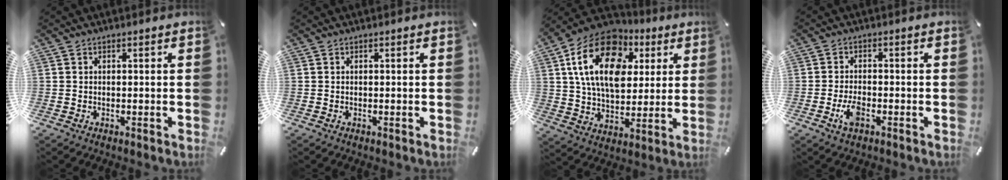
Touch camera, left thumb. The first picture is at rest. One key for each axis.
{"total": 0.0}
{"total": 20.1, "fx": 6.9, "fy": 13.3, "fz": 13.4, "tx": -0.260, "ty": -0.011, "tz": 0.116}
{"total": 4.7, "fx": -2.0, "fy": 2.3, "fz": 3.5, "tx": -0.076, "ty": 0.003, "tz": -0.038}